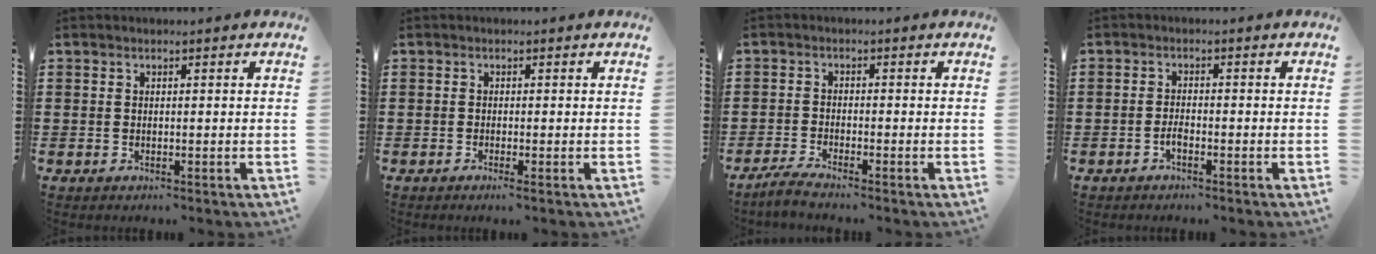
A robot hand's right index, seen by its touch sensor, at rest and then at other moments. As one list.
[{"total": 0.7, "force": [-0.3, -0.1, 0.6], "torque": [-0.010, -0.003, -0.005]}, {"total": 2.3, "force": [-2.2, -0.2, 0.7], "torque": [-0.021, 0.000, -0.046]}, {"total": 1.6, "force": [-0.9, 0.5, 1.2], "torque": [-0.026, -0.001, -0.017]}]